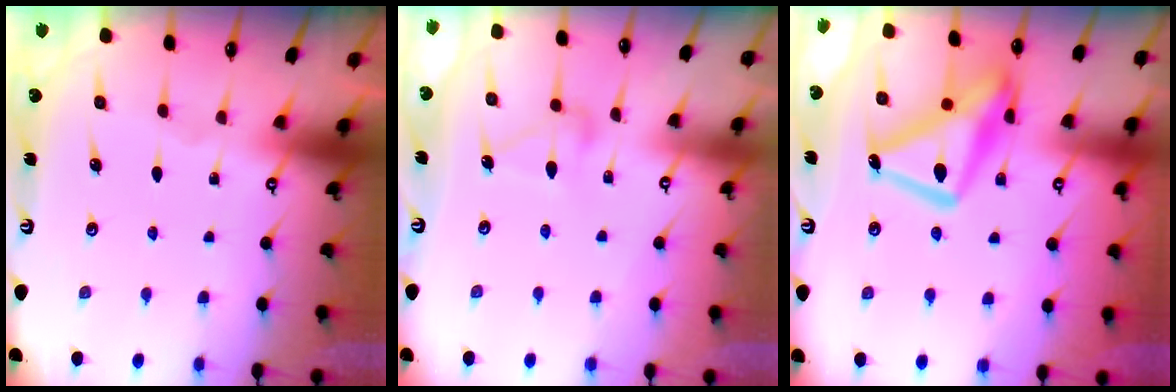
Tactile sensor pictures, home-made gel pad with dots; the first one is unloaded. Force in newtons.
{"total": 9.9, "press": 9.9, "slide": 0.4}
{"total": 15.2, "press": 15.1, "slide": 1.3}